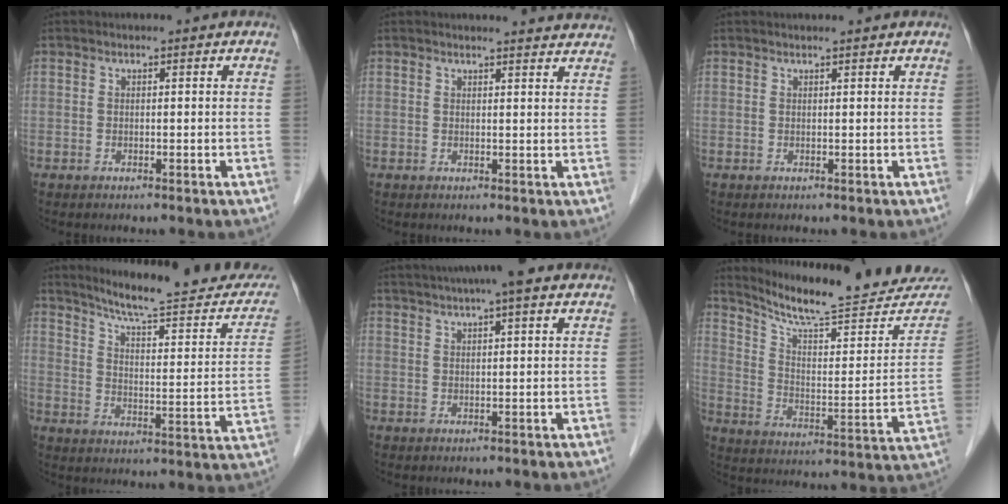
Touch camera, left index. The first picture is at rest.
{"total": 7.1, "force": [7.0, 0.4, 1.0], "torque": [-0.003, -0.006, 0.056]}
{"total": 1.3, "force": [1.2, -0.1, 0.4], "torque": [-0.006, 0.008, 0.021]}
{"total": 21.8, "force": [19.9, 1.8, 8.7], "torque": [-0.117, -0.062, 0.258]}
{"total": 10.6, "force": [8.5, 0.6, 6.3], "torque": [-0.101, 0.035, 0.112]}
{"total": 23.9, "force": [22.4, 1.9, 8.3], "torque": [-0.126, -0.085, 0.301]}